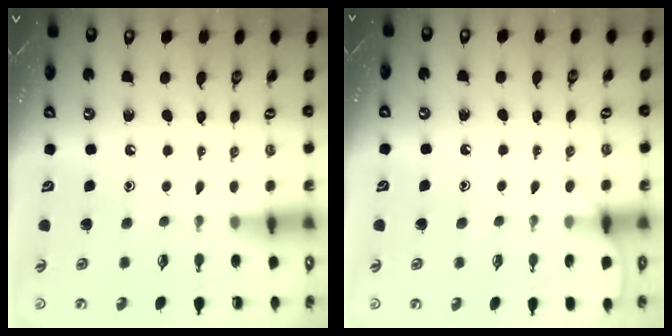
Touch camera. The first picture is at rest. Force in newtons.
{"total": 6.6, "press": 6.6, "slide": 0.8}